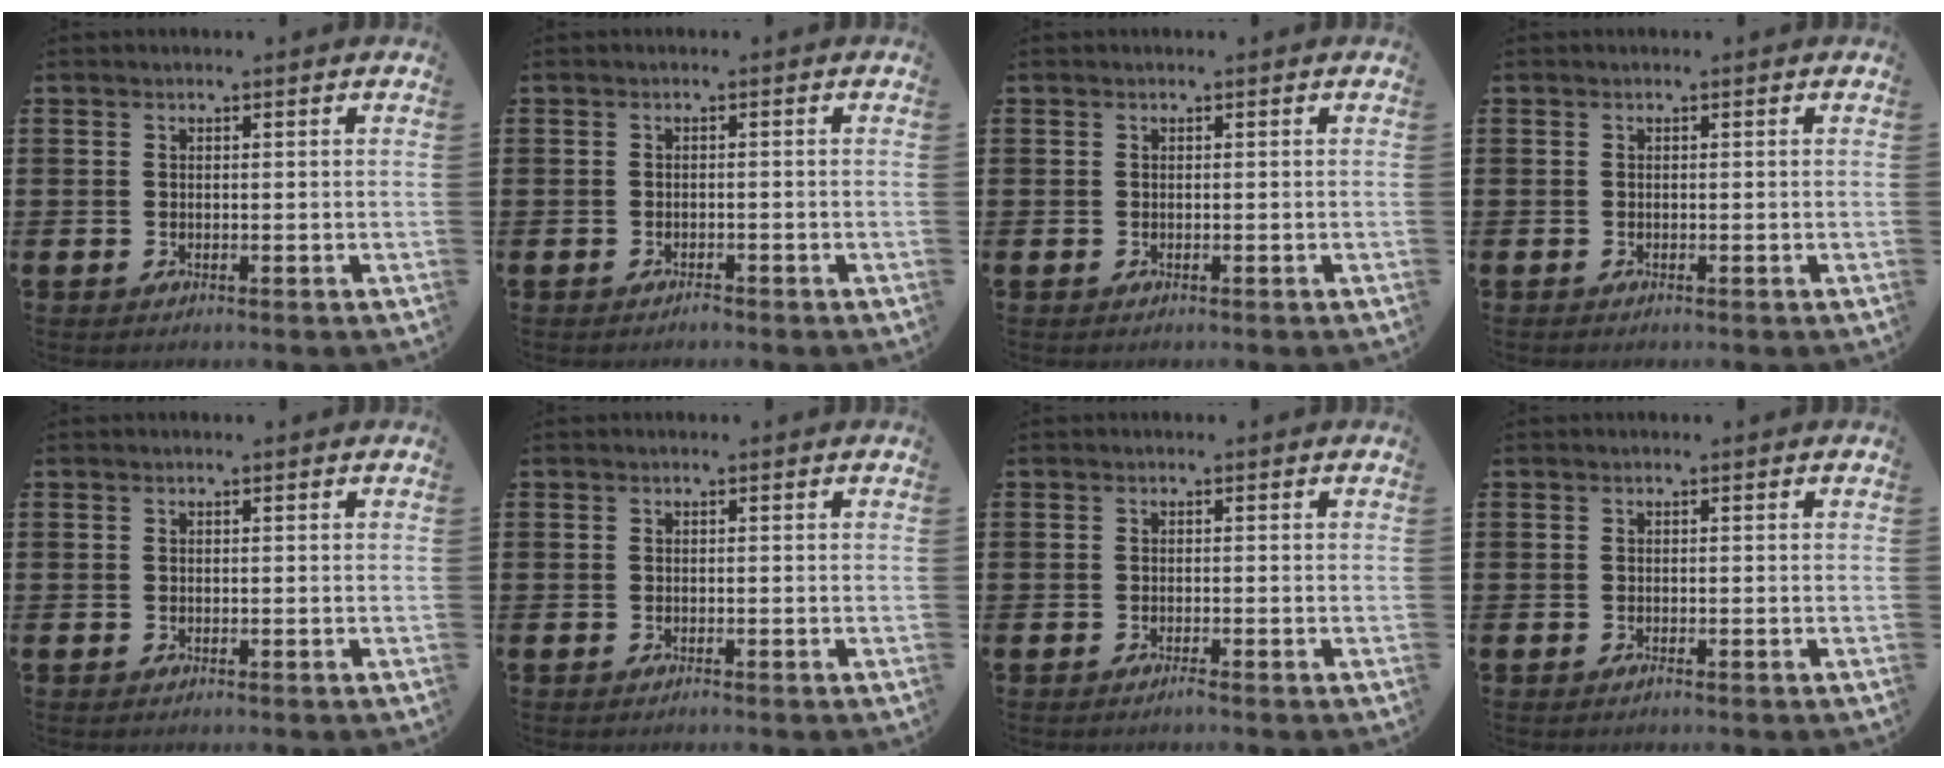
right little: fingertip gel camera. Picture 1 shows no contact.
{"total": 0.7, "force": [-0.7, 0.2, 0.1], "torque": [0.003, -0.006, -0.016]}
{"total": 0.0}
{"total": 0.0}
{"total": 0.0}
{"total": 0.0}
{"total": 0.7, "force": [-0.5, 0.0, 0.4], "torque": [-0.007, -0.003, -0.010]}
{"total": 0.0}